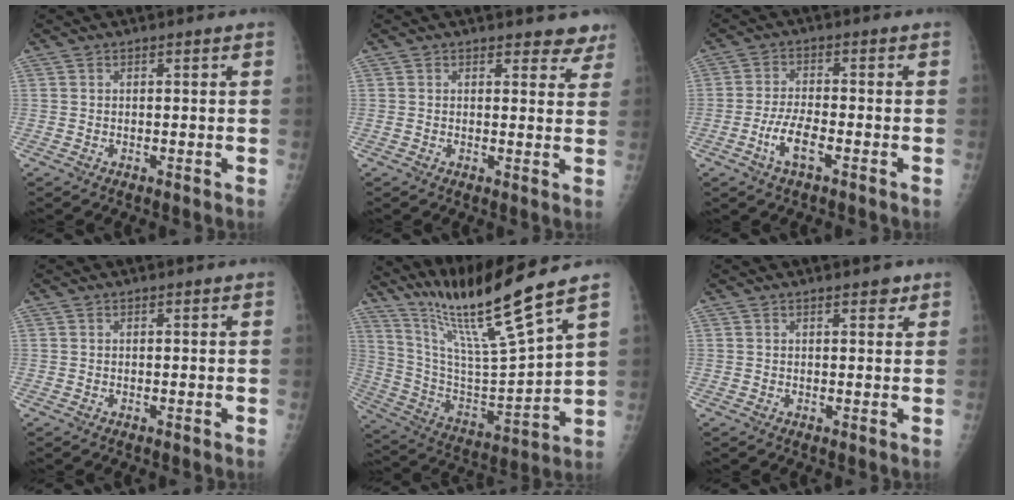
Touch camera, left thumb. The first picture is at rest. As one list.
[{"total": 4.5, "force": [4.0, 1.9, 0.8], "torque": [0.027, -0.021, 0.033]}, {"total": 5.5, "force": [-2.6, 1.8, 4.5], "torque": [-0.094, 0.012, -0.048]}, {"total": 0.0}, {"total": 18.1, "force": [14.5, -1.0, 10.8], "torque": [-0.178, -0.089, 0.280]}, {"total": 2.0, "force": [1.3, 0.9, 1.3], "torque": [-0.008, -0.005, 0.015]}]